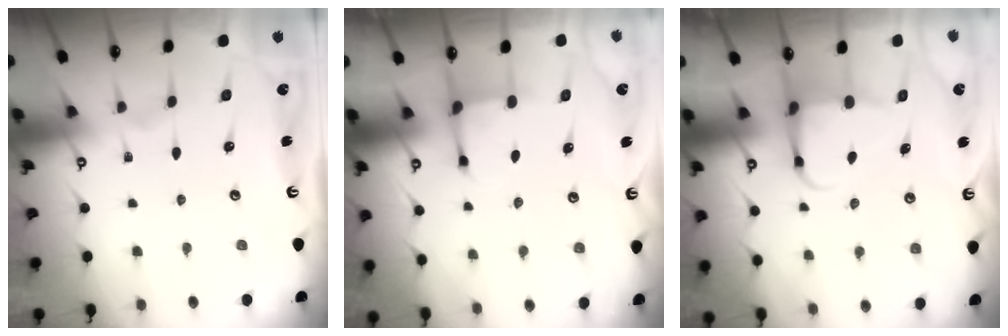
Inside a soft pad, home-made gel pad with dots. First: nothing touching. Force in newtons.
{"total": 3.3, "press": 3.1, "slide": 0.9}
{"total": 4.0, "press": 3.9, "slide": 0.5}